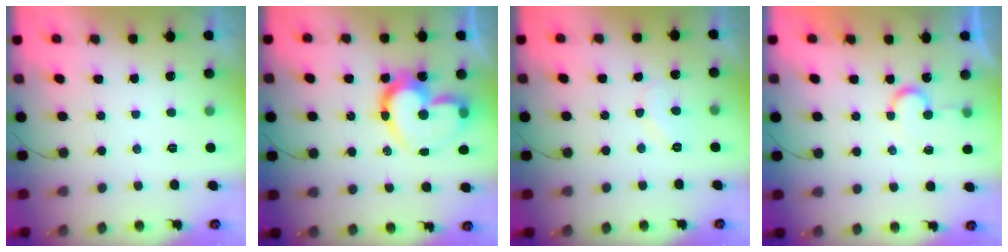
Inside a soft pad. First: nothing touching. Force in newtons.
{"total": 18.3, "press": 18.2, "slide": 1.3}
{"total": 6.9, "press": 6.9, "slide": 0.7}
{"total": 6.8, "press": 6.8, "slide": 0.3}